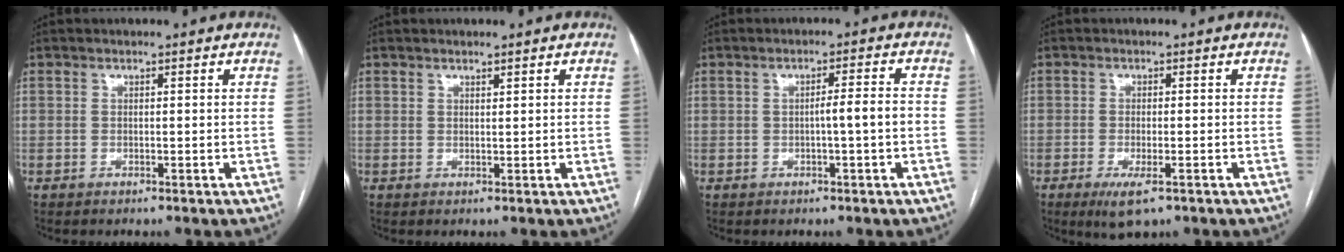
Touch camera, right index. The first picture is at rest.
{"total": 0.6, "force": [0.6, 0.0, 0.0], "torque": [0.000, -0.002, 0.010]}
{"total": 3.1, "force": [-0.5, -0.2, 3.0], "torque": [-0.044, 0.004, -0.008]}
{"total": 4.5, "force": [-2.6, 1.2, 3.5], "torque": [-0.062, -0.010, -0.038]}